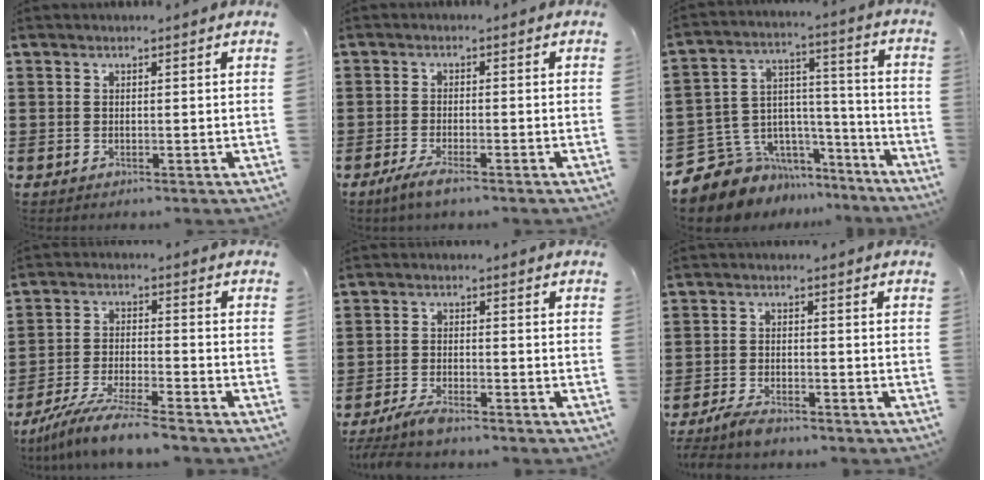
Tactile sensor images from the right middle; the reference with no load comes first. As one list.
[{"total": 2.9, "force": [-2.1, 0.2, 1.9], "torque": [-0.045, -0.004, -0.042]}, {"total": 9.3, "force": [-7.2, 5.8, 1.0], "torque": [-0.048, 0.003, -0.134]}, {"total": 7.6, "force": [-6.9, -0.3, 3.0], "torque": [-0.066, -0.008, -0.134]}, {"total": 3.4, "force": [-3.0, 0.4, 1.5], "torque": [-0.040, -0.002, -0.064]}, {"total": 3.1, "force": [-2.9, 0.5, 1.2], "torque": [-0.036, 0.000, -0.062]}]